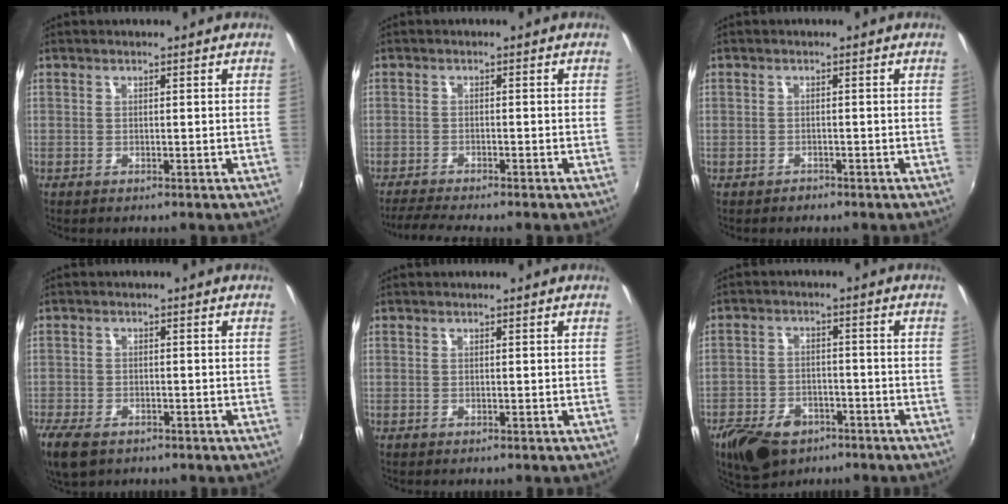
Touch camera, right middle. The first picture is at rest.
{"total": 5.2, "force": [-4.7, 0.0, 2.2], "torque": [-0.062, -0.013, -0.079]}
{"total": 1.3, "force": [-0.9, 0.9, -0.1], "torque": [-0.002, 0.005, -0.012]}
{"total": 7.6, "force": [-5.1, 3.8, 4.2], "torque": [-0.111, -0.026, -0.094]}
{"total": 0.0}
{"total": 12.5, "force": [-8.0, 7.4, 6.2], "torque": [-0.159, -0.012, -0.129]}